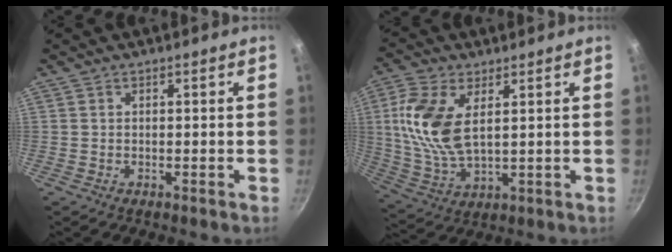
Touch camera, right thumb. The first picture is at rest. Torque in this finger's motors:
{"motor_torque": [-0.99, 1.71, 1.46, 0.47, 0.14]}